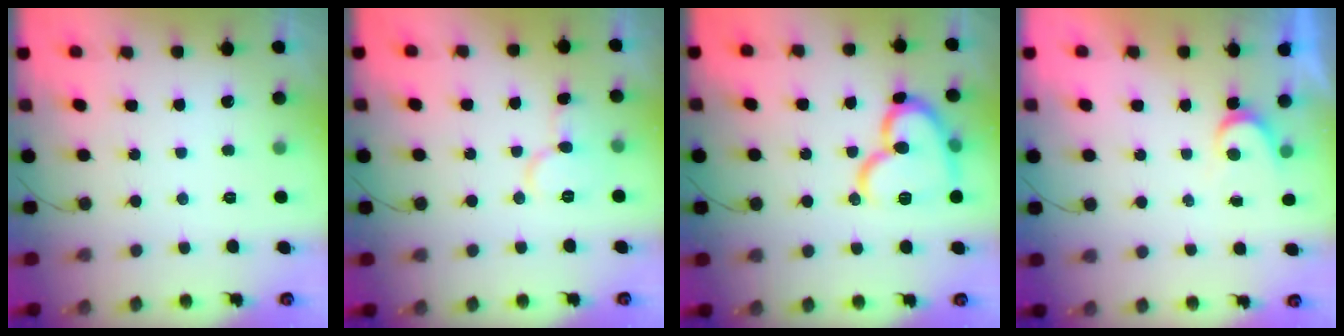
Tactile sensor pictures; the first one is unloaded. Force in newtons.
{"total": 8.6, "press": 8.5, "slide": 0.6}
{"total": 16.7, "press": 16.6, "slide": 1.9}
{"total": 3.7, "press": 3.7, "slide": 0.3}